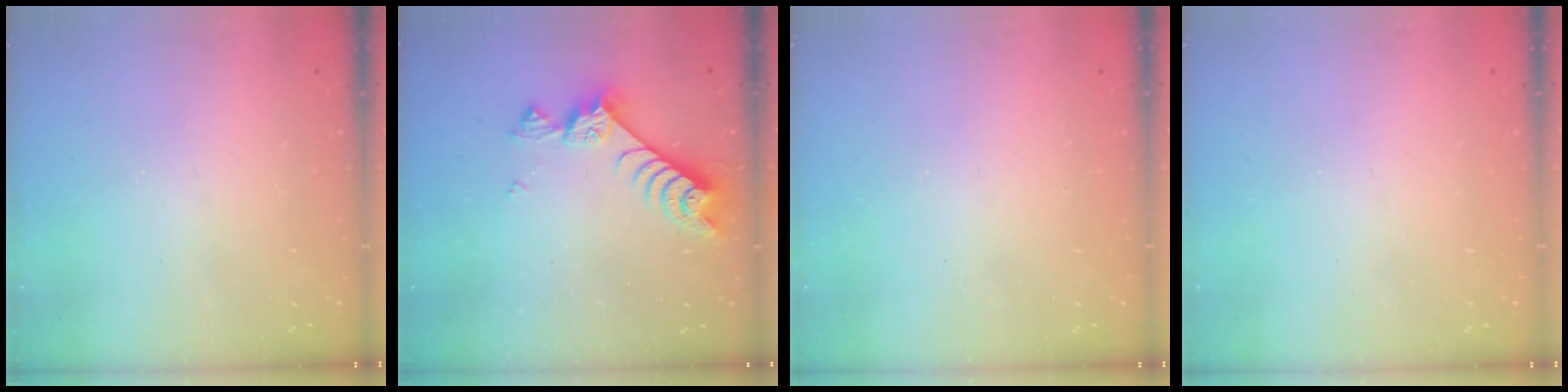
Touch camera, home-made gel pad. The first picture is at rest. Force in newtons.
{"total": 7.7, "press": 7.6, "slide": 1.2}
{"total": 1.7, "press": 1.7, "slide": 0.2}
{"total": 0.0}